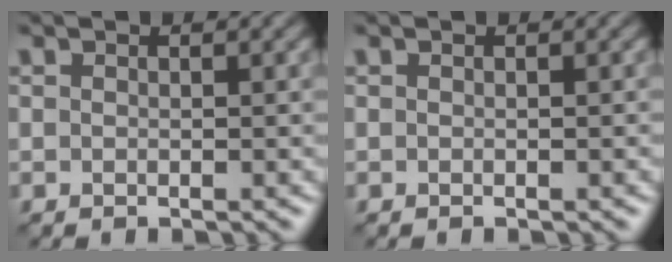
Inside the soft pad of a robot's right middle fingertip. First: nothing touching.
{"total": 0.0}